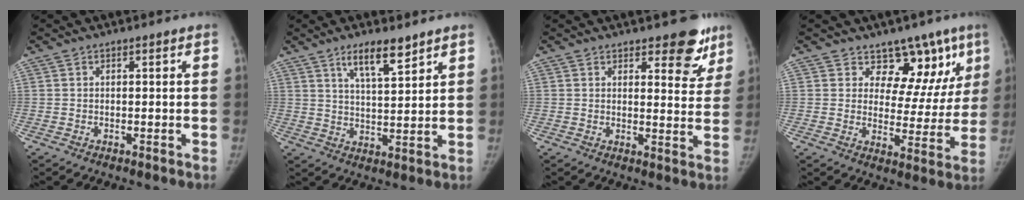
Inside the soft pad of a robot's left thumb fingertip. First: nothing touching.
{"total": 7.3, "force": [5.0, 1.9, 4.9], "torque": [-0.073, -0.033, 0.090]}
{"total": 7.8, "force": [5.5, 3.4, 4.3], "torque": [-0.009, -0.035, 0.067]}
{"total": 11.5, "force": [7.5, 7.5, 4.4], "torque": [0.007, -0.034, 0.096]}